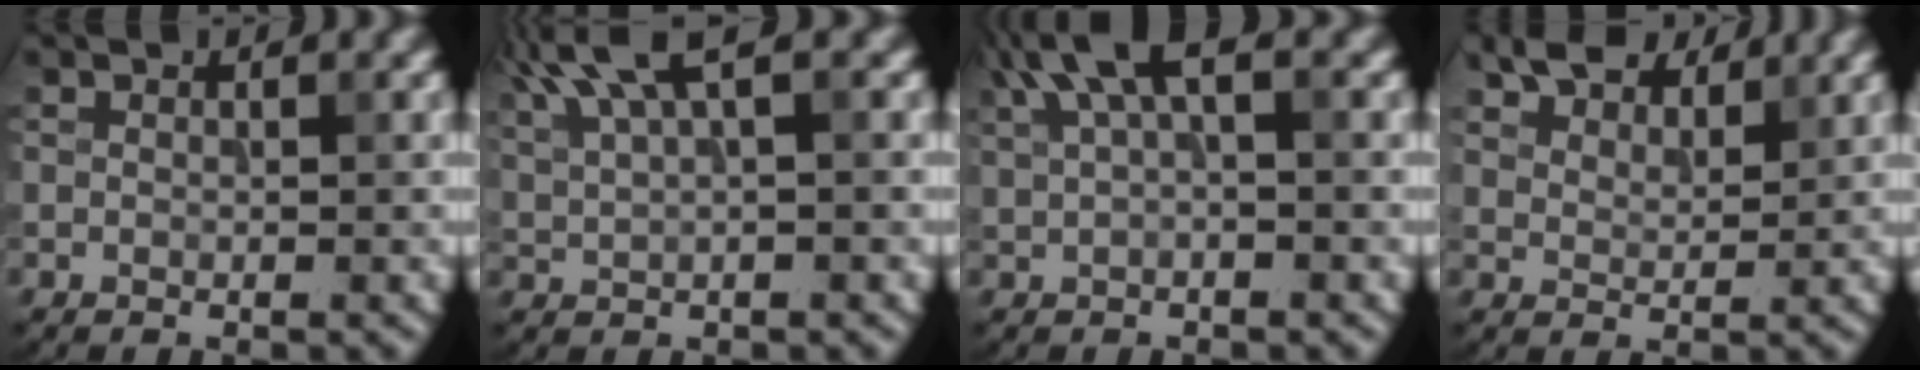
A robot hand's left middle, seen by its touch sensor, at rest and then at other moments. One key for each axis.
{"total": 5.5, "fx": 3.2, "fy": 1.5, "fz": 4.2, "tx": -0.085, "ty": 0.018, "tz": 0.065}
{"total": 4.3, "fx": 2.1, "fy": 1.3, "fz": 3.6, "tx": -0.067, "ty": 0.010, "tz": 0.037}
{"total": 5.6, "fx": 4.6, "fy": 2.4, "fz": 2.2, "tx": -0.048, "ty": -0.010, "tz": 0.094}